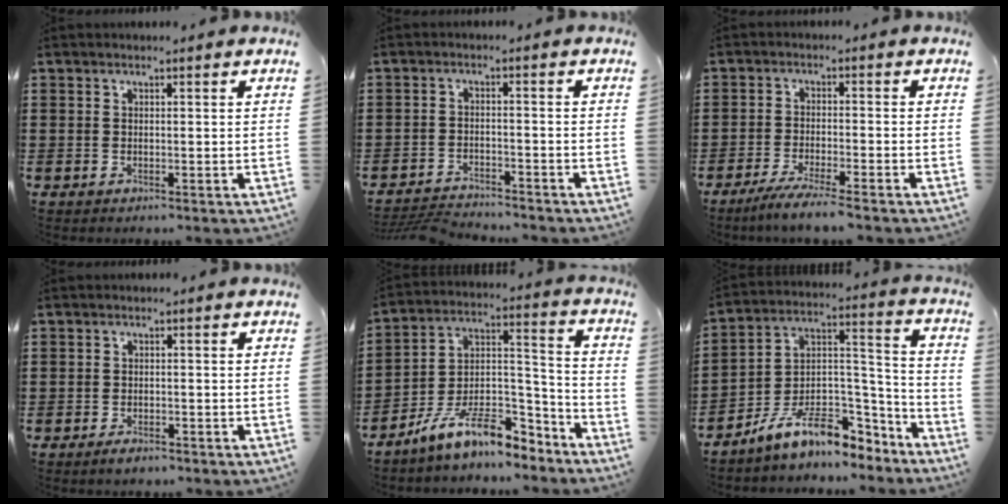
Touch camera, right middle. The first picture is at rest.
{"total": 3.7, "force": [-3.7, 0.3, 0.5], "torque": [-0.017, 0.001, -0.080]}
{"total": 4.1, "force": [-3.8, -0.3, 1.6], "torque": [-0.034, -0.009, -0.074]}
{"total": 1.7, "force": [-1.6, 0.6, 0.4], "torque": [-0.012, 0.002, -0.032]}
{"total": 11.0, "force": [-8.6, 3.4, 6.0], "torque": [-0.114, 0.018, -0.169]}
{"total": 10.2, "force": [-7.7, 3.8, 5.5], "torque": [-0.109, 0.017, -0.150]}